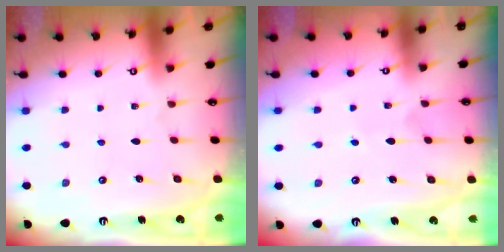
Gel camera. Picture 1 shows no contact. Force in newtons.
{"total": 2.8, "press": 2.8, "slide": 0.2}